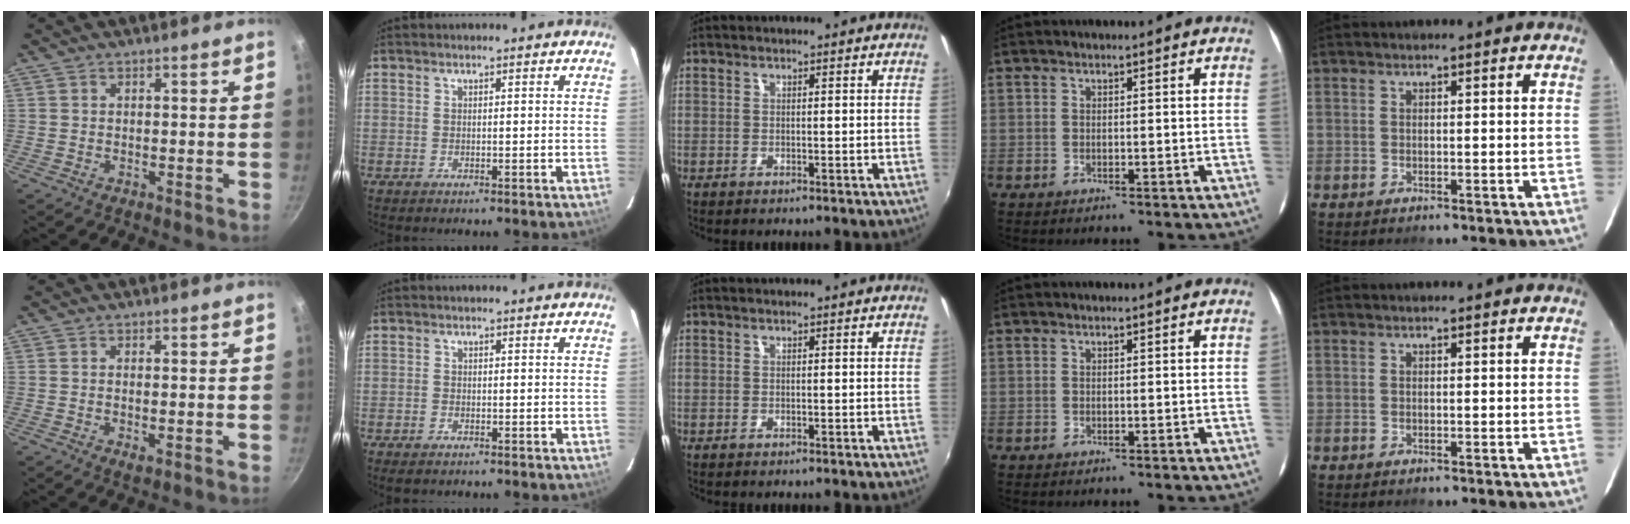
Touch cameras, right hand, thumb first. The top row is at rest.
{"thumb": {"total": 1.8, "force": [-0.3, 0.7, 1.7], "torque": [-0.031, -0.005, -0.005]}, "index": {"total": 1.4, "force": [-1.0, 0.7, 0.6], "torque": [-0.015, -0.002, -0.020]}}